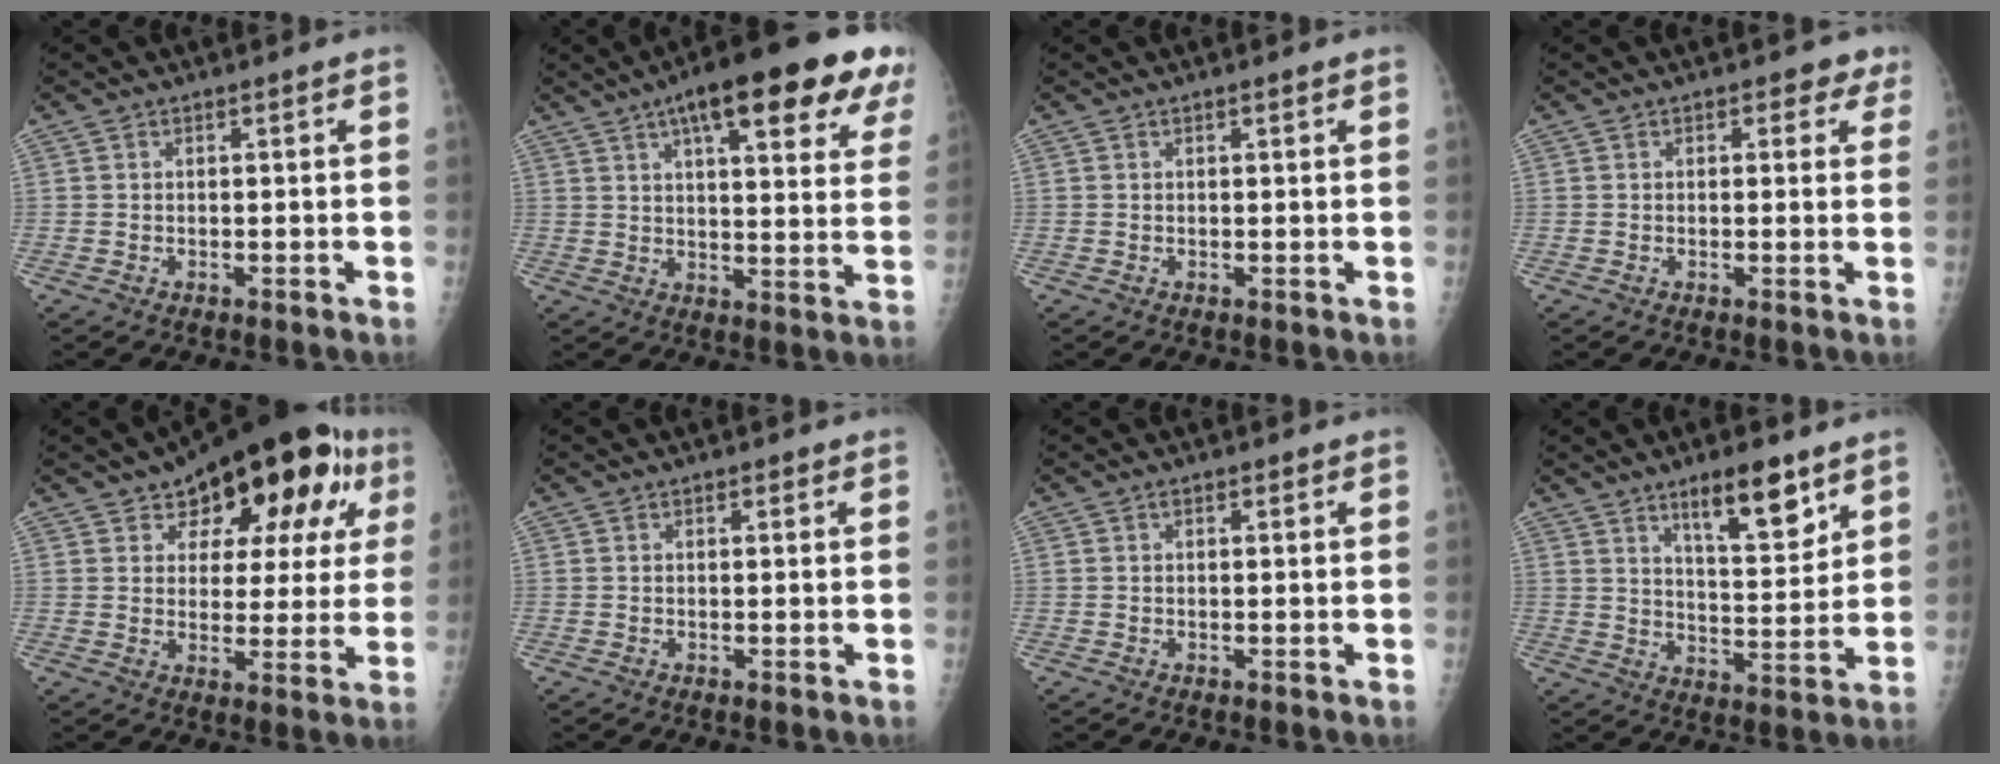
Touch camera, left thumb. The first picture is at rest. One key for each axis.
{"total": 23.6, "fx": 13.3, "fy": 6.7, "fz": 18.3, "tx": -0.229, "ty": -0.012, "tz": 0.170}
{"total": 0.6, "fx": 0.4, "fy": 0.2, "fz": 0.4, "tx": -0.005, "ty": -0.001, "tz": 0.005}
{"total": 3.0, "fx": 1.5, "fy": 2.0, "fz": 1.5, "tx": 0.014, "ty": -0.002, "tz": 0.011}
{"total": 19.8, "fx": 10.0, "fy": 10.3, "fz": 13.7, "tx": -0.140, "ty": 0.000, "tz": 0.138}
{"total": 0.9, "fx": 0.6, "fy": 0.5, "fz": 0.4, "tx": 0.001, "ty": -0.003, "tz": 0.006}
{"total": 0.8, "fx": 0.5, "fy": 0.5, "fz": 0.4, "tx": -0.003, "ty": -0.002, "tz": 0.005}
{"total": 11.4, "fx": 7.3, "fy": 3.6, "fz": 8.1, "tx": -0.105, "ty": -0.051, "tz": 0.121}